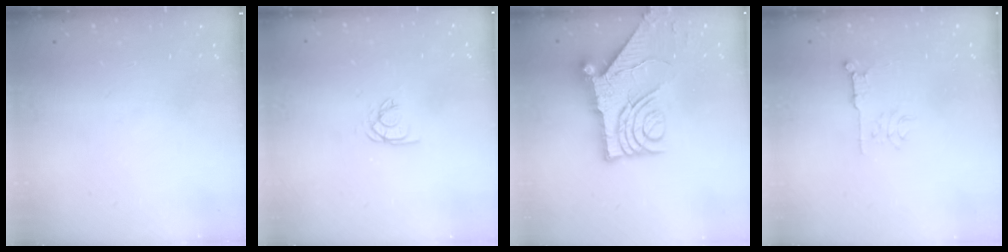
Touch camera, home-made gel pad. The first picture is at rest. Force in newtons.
{"total": 2.6, "press": 2.6, "slide": 0.1}
{"total": 12.6, "press": 12.6, "slide": 1.5}
{"total": 5.4, "press": 5.4, "slide": 0.7}